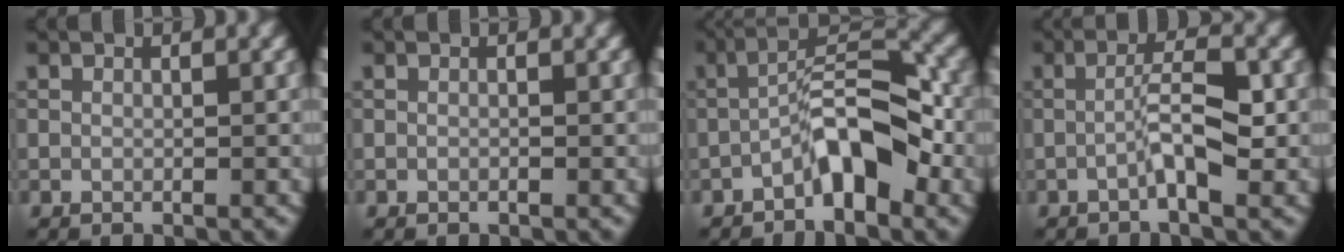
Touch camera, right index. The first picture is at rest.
{"total": 0.0}
{"total": 5.6, "force": [-2.5, 1.9, 4.7], "torque": [-0.078, 0.025, -0.046]}
{"total": 3.7, "force": [-0.9, 0.5, 3.6], "torque": [-0.063, 0.008, -0.023]}